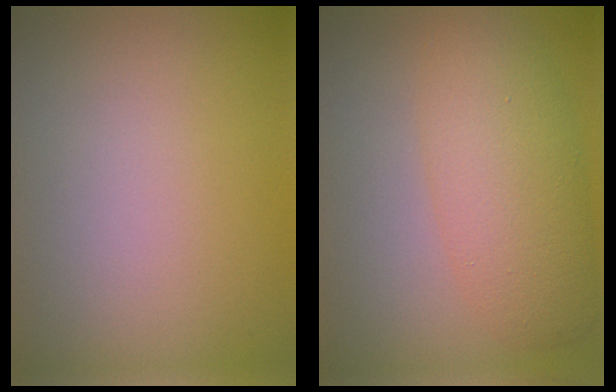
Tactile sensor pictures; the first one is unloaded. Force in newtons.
{"total": 5.5, "press": 5.5, "slide": 0.1}